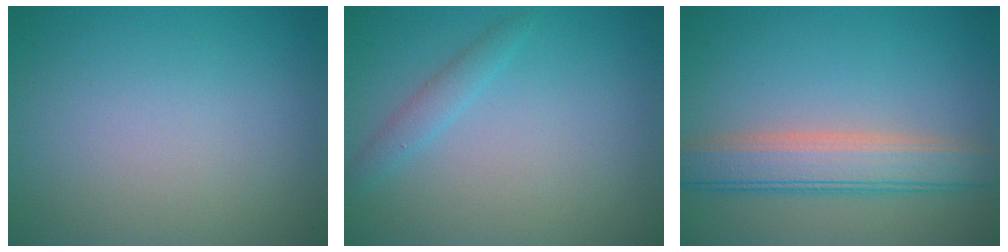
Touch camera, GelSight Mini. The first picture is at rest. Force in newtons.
{"total": 1.5, "press": 1.5, "slide": 0.1}
{"total": 5.0, "press": 5.0, "slide": 0.1}